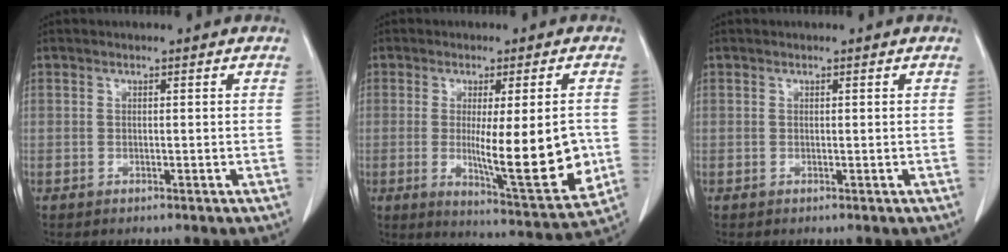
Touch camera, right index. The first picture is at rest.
{"total": 14.1, "force": [-1.1, 2.1, 13.9], "torque": [-0.196, -0.029, -0.007]}
{"total": 0.0}